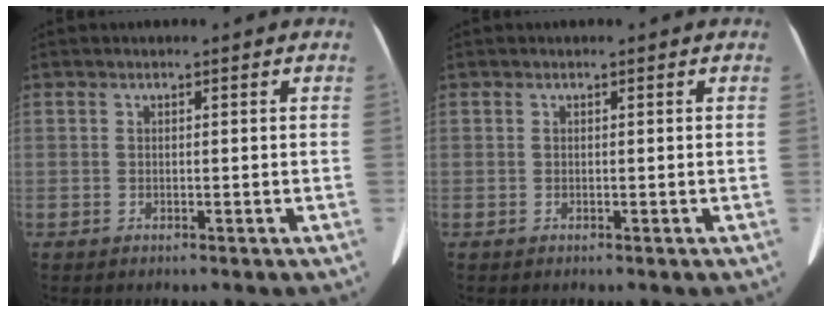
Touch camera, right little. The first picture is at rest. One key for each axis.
{"total": 0.0}